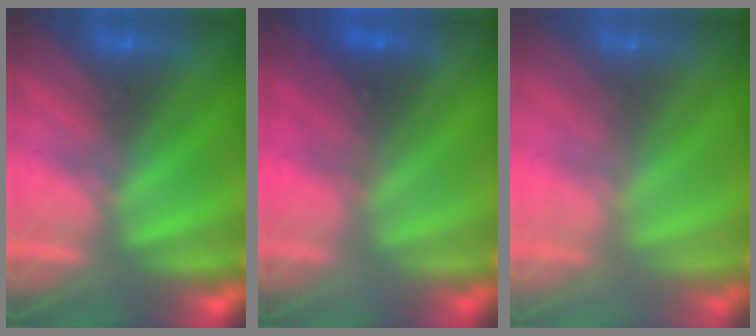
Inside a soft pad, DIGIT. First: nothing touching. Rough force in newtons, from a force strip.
{"total": 1.9}
{"total": 2.7}